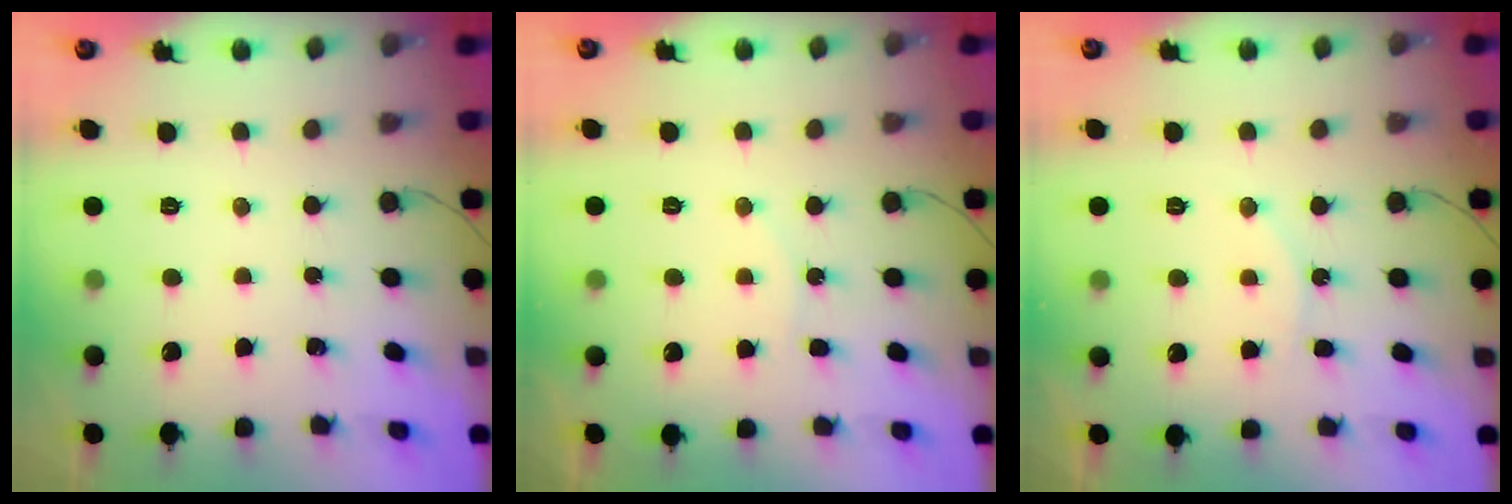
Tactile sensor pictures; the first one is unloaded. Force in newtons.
{"total": 5.3, "press": 5.3, "slide": 0.5}
{"total": 8.2, "press": 8.2, "slide": 0.3}